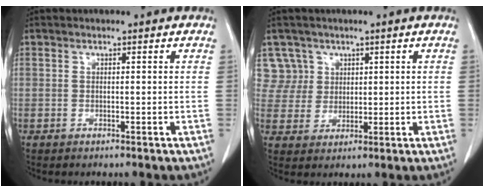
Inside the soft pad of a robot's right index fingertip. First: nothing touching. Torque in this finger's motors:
{"motor_torque": [-0.34, 0.38, -0.12, -0.06]}